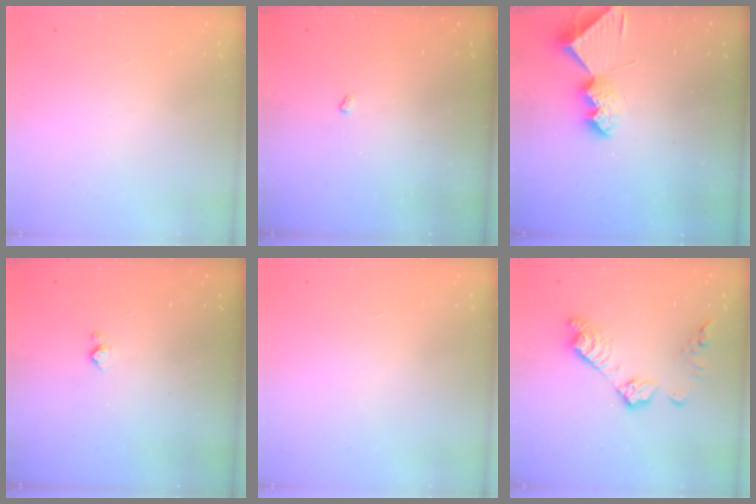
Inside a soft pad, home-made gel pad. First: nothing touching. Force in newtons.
{"total": 2.5, "press": 2.4, "slide": 0.5}
{"total": 9.4, "press": 9.4, "slide": 0.6}
{"total": 2.9, "press": 2.9, "slide": 0.5}
{"total": 0.0}
{"total": 12.1, "press": 12.0, "slide": 0.6}